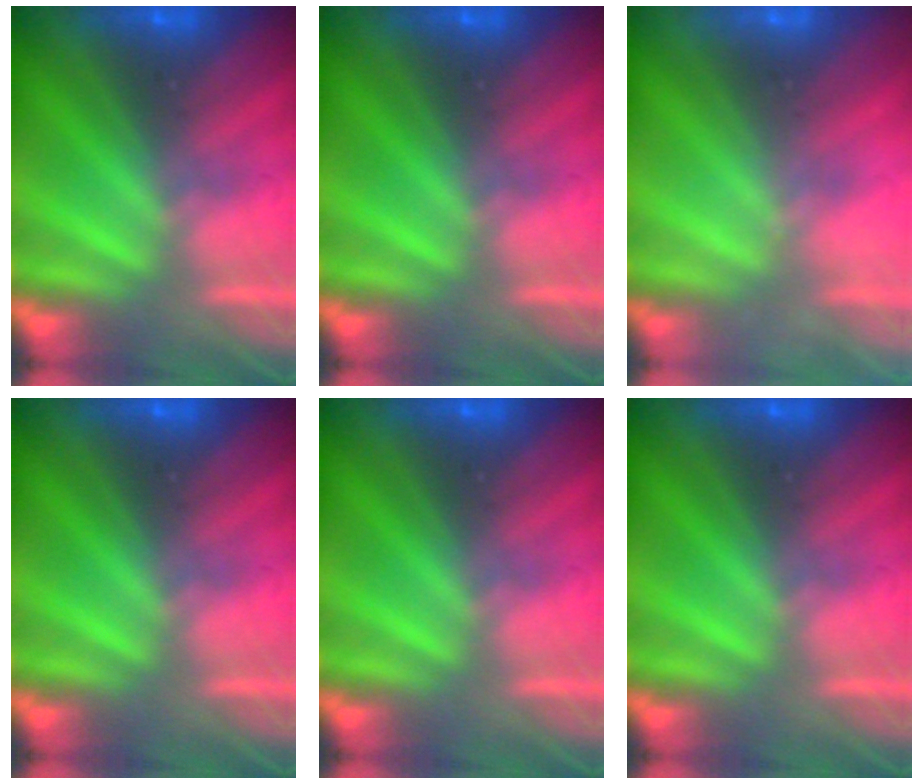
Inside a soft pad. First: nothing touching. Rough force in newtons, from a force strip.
{"total": 0.0}
{"total": 2.0}
{"total": 0.0}
{"total": 0.0}
{"total": 0.0}